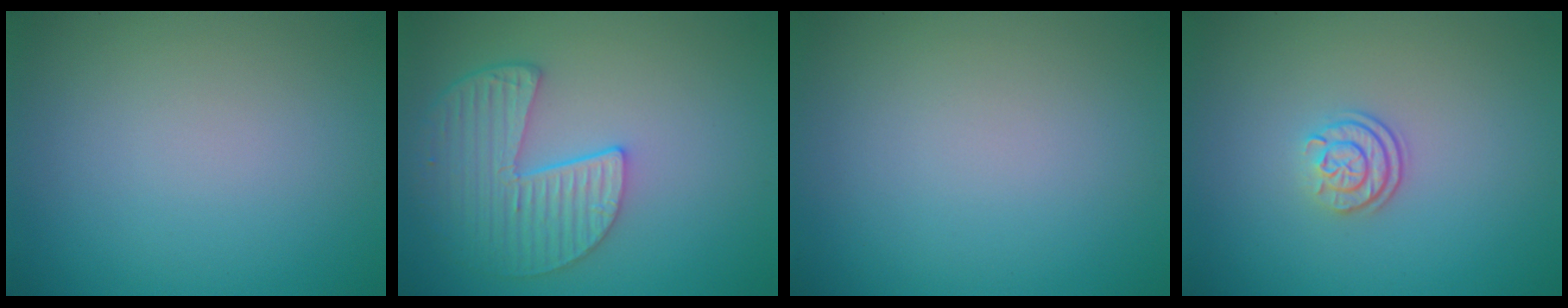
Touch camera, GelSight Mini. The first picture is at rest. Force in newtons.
{"total": 5.3, "press": 4.4, "slide": 3.0}
{"total": 0.0}
{"total": 2.4, "press": 1.8, "slide": 1.5}